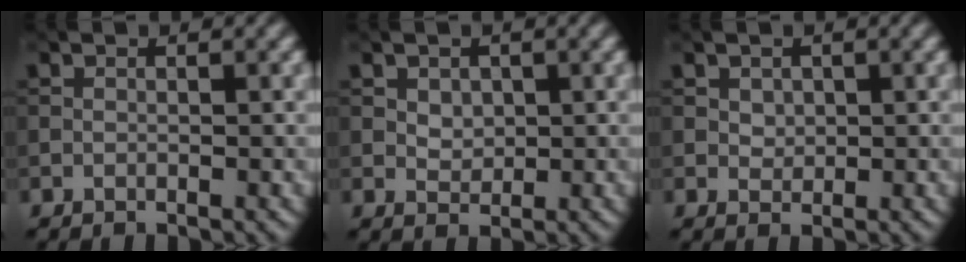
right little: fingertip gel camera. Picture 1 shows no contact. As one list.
[{"total": 1.5, "force": [0.4, 1.2, 0.8], "torque": [-0.014, -0.003, 0.010]}, {"total": 1.1, "force": [0.4, 1.0, 0.4], "torque": [-0.007, -0.003, 0.010]}]